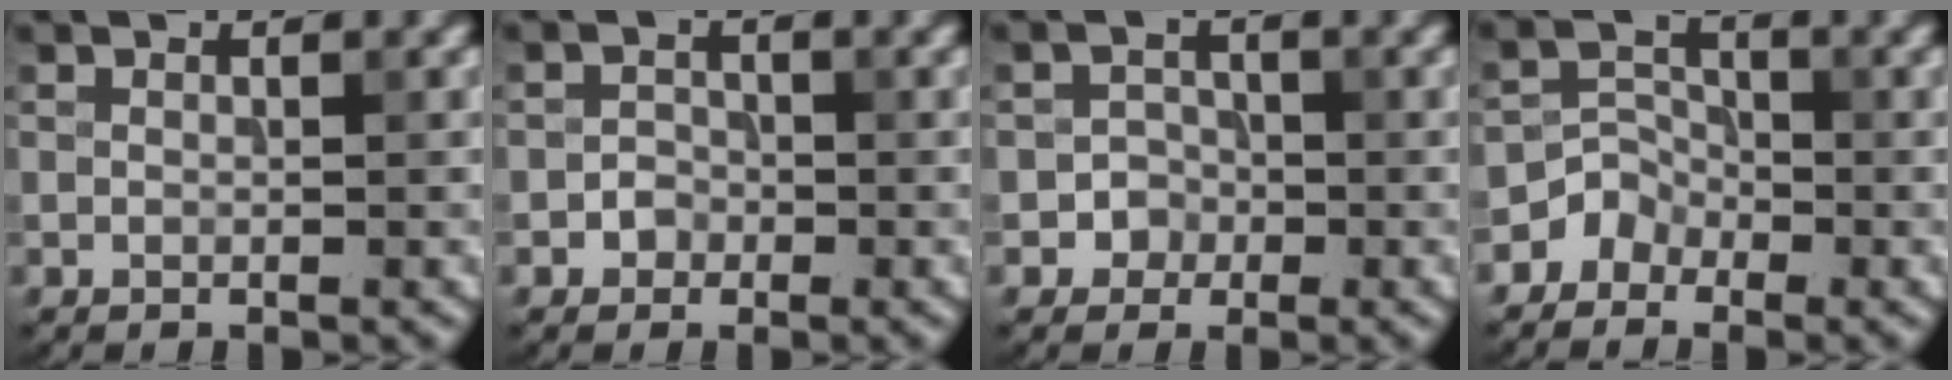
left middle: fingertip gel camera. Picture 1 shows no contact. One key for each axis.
{"total": 1.4, "fx": -0.6, "fy": 1.2, "fz": 0.2, "tx": 0.005, "ty": 0.004, "tz": -0.011}
{"total": 1.9, "fx": -0.7, "fy": 1.7, "fz": 0.2, "tx": 0.011, "ty": 0.007, "tz": -0.015}
{"total": 2.5, "fx": -1.8, "fy": 1.8, "fz": 0.1, "tx": 0.020, "ty": 0.017, "tz": -0.041}